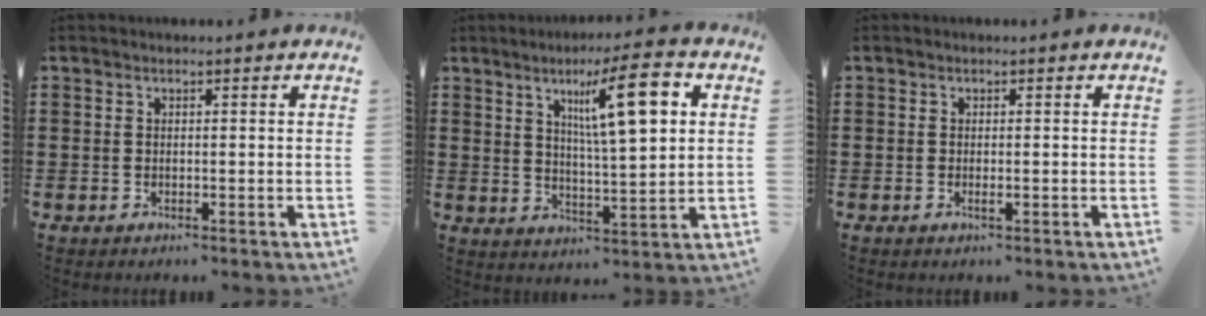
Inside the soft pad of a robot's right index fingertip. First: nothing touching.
{"total": 11.4, "force": [4.4, 2.2, 10.2], "torque": [-0.172, 0.000, 0.067]}
{"total": 0.8, "force": [-0.2, 0.1, 0.8], "torque": [-0.014, -0.004, -0.002]}